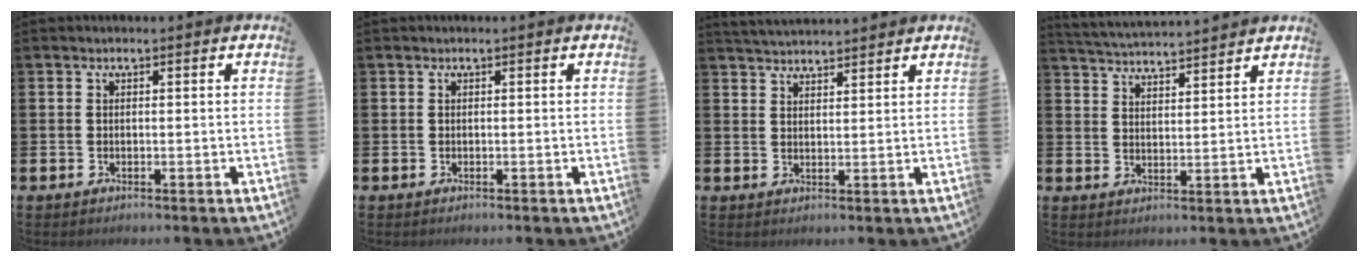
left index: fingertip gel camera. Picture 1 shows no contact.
{"total": 0.0}
{"total": 3.5, "force": [3.5, 0.3, 0.2], "torque": [-0.007, -0.018, 0.065]}
{"total": 4.4, "force": [4.4, -0.1, 0.0], "torque": [-0.023, -0.025, 0.080]}